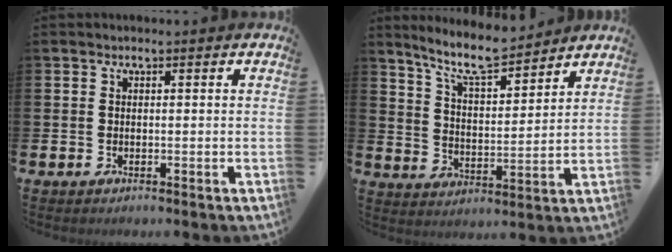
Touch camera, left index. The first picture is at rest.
{"total": 8.4, "force": [7.6, 1.5, 3.3], "torque": [-0.084, -0.044, 0.135]}